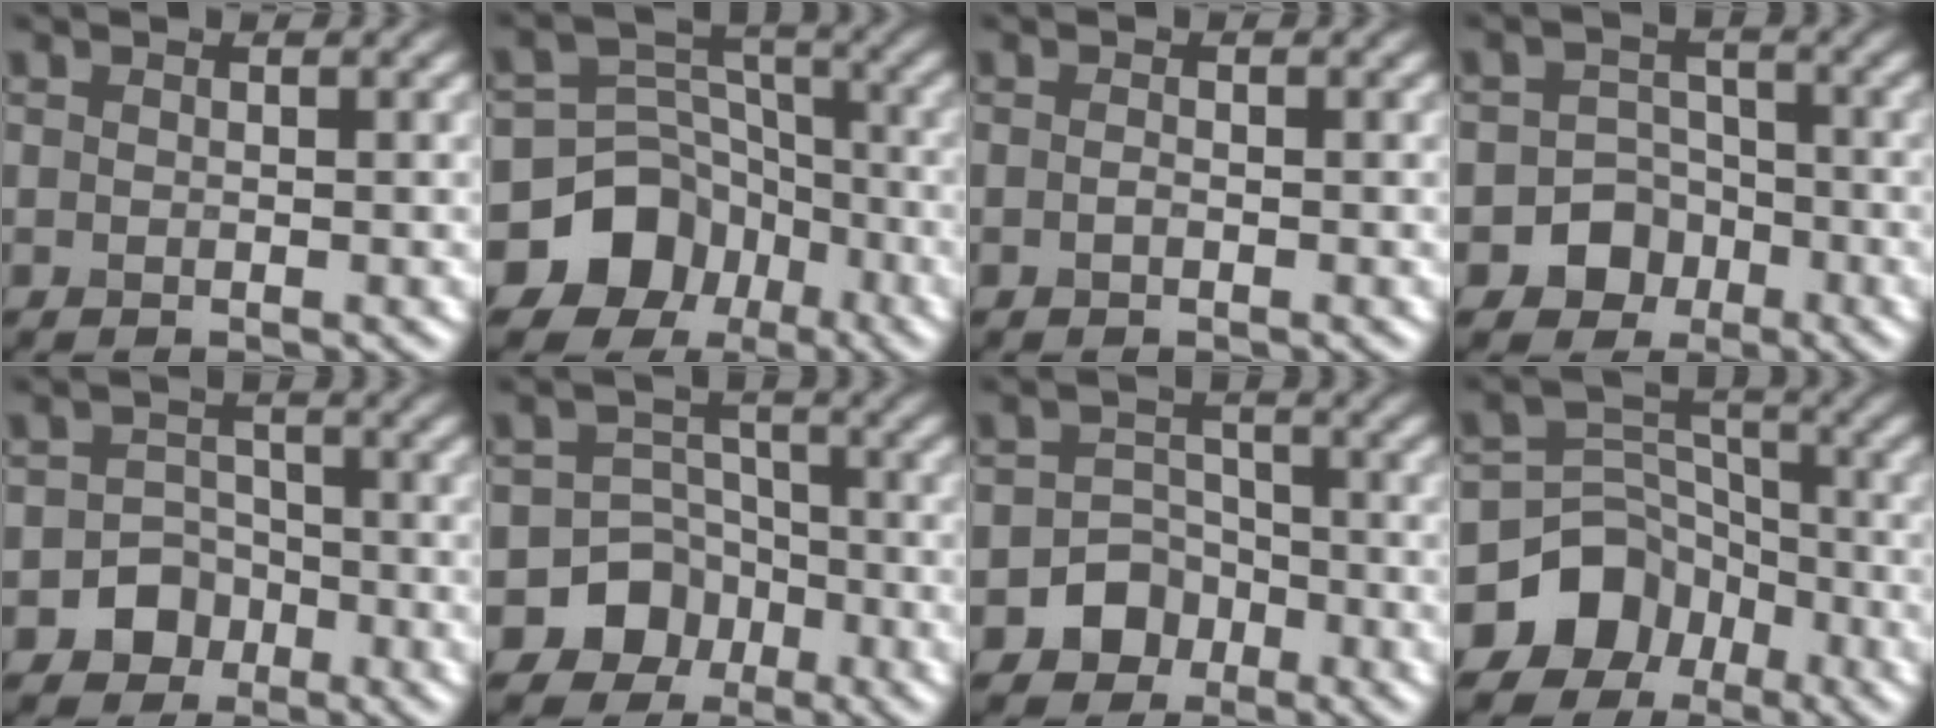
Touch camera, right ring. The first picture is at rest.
{"total": 9.7, "force": [-5.5, 7.8, 1.8], "torque": [-0.012, 0.003, -0.112]}
{"total": 0.5, "force": [-0.2, 0.2, 0.4], "torque": [-0.009, 0.000, -0.005]}
{"total": 4.2, "force": [-2.1, 3.6, 0.9], "torque": [0.025, 0.005, -0.046]}
{"total": 3.4, "force": [-1.7, 2.8, 0.8], "torque": [0.016, 0.010, -0.036]}
{"total": 6.7, "force": [-3.5, 5.6, 0.8], "torque": [0.021, -0.005, -0.086]}
{"total": 3.8, "force": [-2.1, 3.1, 0.8], "torque": [0.016, 0.008, -0.043]}
{"total": 7.8, "force": [-4.7, 6.1, 1.4], "torque": [-0.008, 0.012, -0.096]}